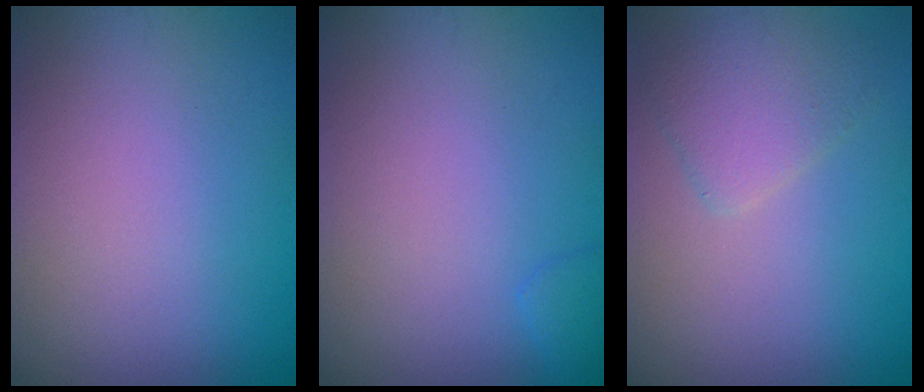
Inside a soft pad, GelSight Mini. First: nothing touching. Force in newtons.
{"total": 1.0, "press": 1.0, "slide": 0.1}
{"total": 3.0, "press": 3.0, "slide": 0.2}